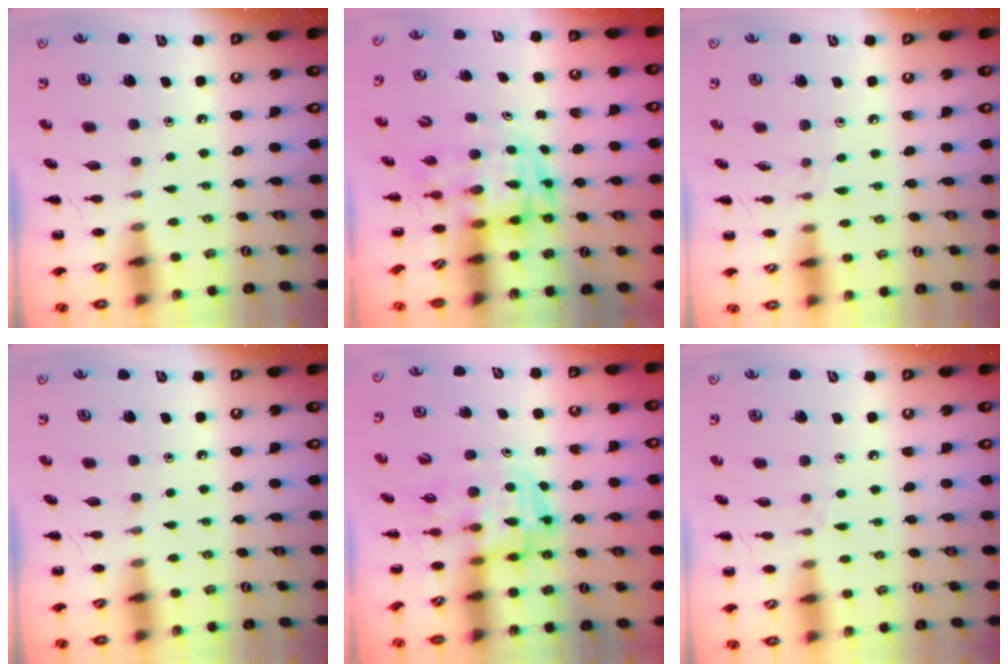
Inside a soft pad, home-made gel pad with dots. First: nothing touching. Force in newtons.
{"total": 3.7, "press": 3.6, "slide": 0.8}
{"total": 3.8, "press": 3.5, "slide": 1.5}
{"total": 0.0}
{"total": 3.4, "press": 3.3, "slide": 0.6}
{"total": 3.8, "press": 3.5, "slide": 1.4}